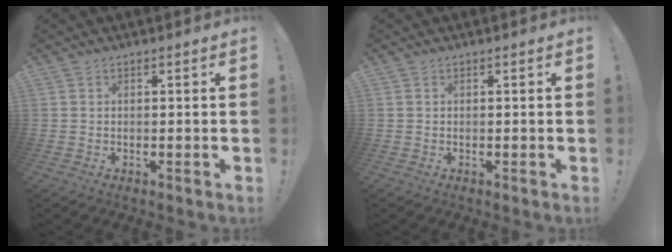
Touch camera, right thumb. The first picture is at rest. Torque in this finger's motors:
{"motor_torque": [0.00, 0.00, 0.00, 0.00, 0.00]}